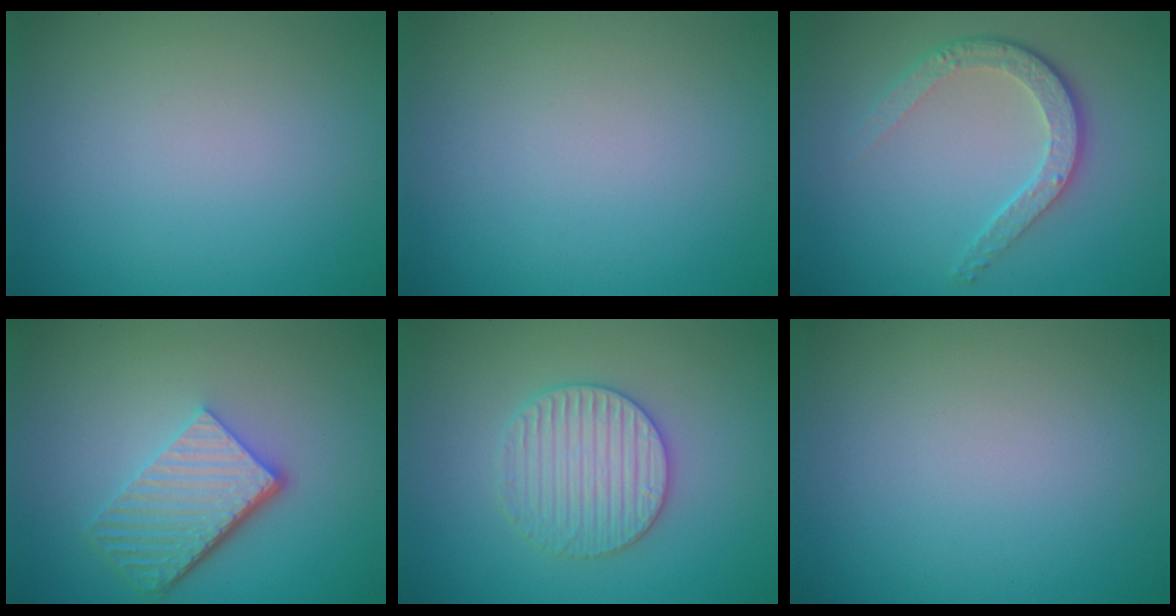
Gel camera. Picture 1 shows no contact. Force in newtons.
{"total": 0.0}
{"total": 3.8, "press": 2.9, "slide": 2.5}
{"total": 5.6, "press": 3.9, "slide": 4.0}
{"total": 3.5, "press": 3.5, "slide": 0.7}
{"total": 0.0}